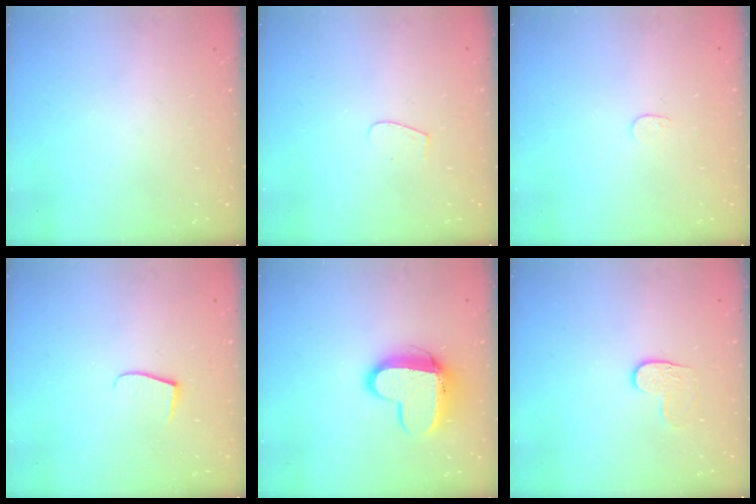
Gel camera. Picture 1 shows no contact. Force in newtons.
{"total": 4.0, "press": 4.0, "slide": 0.4}
{"total": 3.3, "press": 3.3, "slide": 0.3}
{"total": 5.9, "press": 5.9, "slide": 0.4}
{"total": 12.1, "press": 12.0, "slide": 0.9}
{"total": 4.0, "press": 4.0, "slide": 0.4}